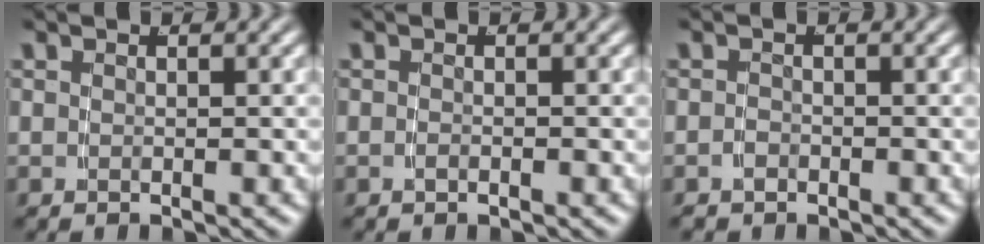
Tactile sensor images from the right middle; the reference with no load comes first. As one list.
[{"total": 0.6, "force": [-0.5, 0.0, 0.2], "torque": [-0.009, -0.002, -0.008]}, {"total": 1.0, "force": [-1.0, 0.1, -0.1], "torque": [-0.006, -0.011, -0.011]}]